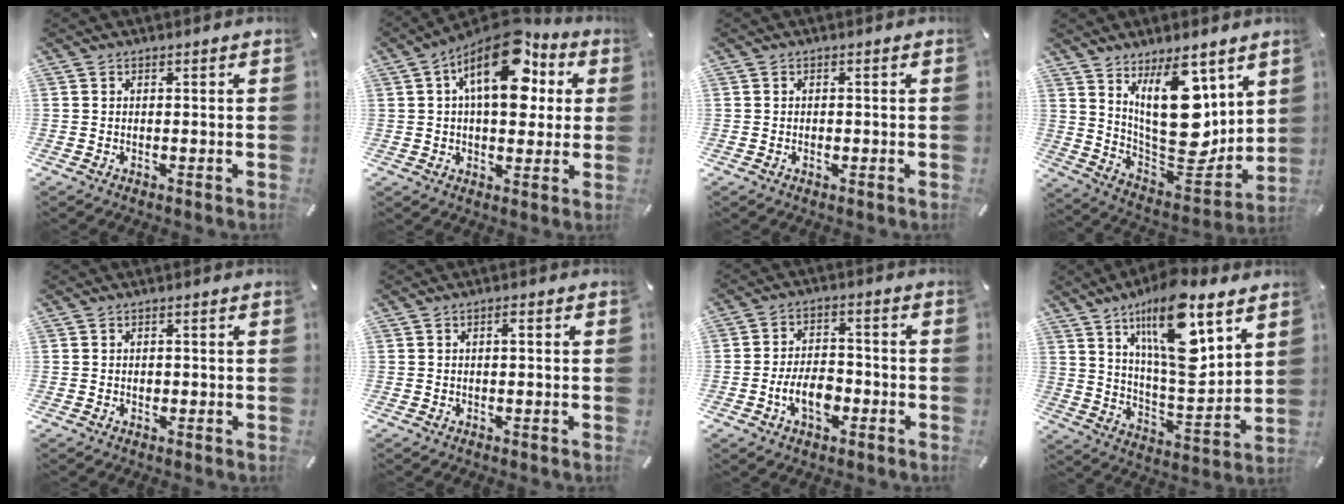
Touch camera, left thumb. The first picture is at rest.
{"total": 17.4, "force": [6.2, 9.4, 13.3], "torque": [-0.200, -0.027, 0.103]}
{"total": 0.9, "force": [-0.3, 0.6, 0.6], "torque": [-0.013, -0.001, -0.006]}
{"total": 20.5, "force": [8.2, 10.3, 15.7], "torque": [-0.264, -0.082, 0.149]}
{"total": 0.8, "force": [-0.1, 0.7, 0.3], "torque": [-0.006, 0.004, -0.003]}
{"total": 1.5, "force": [0.1, 0.5, 1.4], "torque": [-0.028, 0.006, -0.001]}
{"total": 8.3, "force": [-3.1, 5.1, 5.7], "torque": [-0.116, 0.016, -0.056]}
{"total": 19.3, "force": [11.5, 6.8, 14.0], "torque": [-0.241, -0.065, 0.183]}